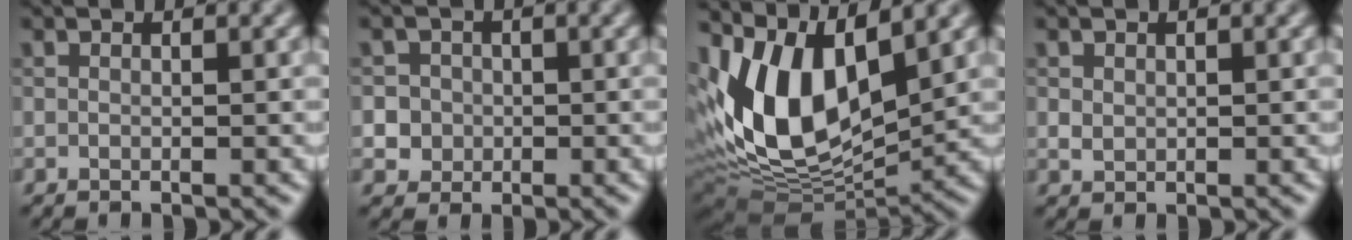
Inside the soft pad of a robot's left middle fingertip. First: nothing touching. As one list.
[{"total": 4.4, "force": [0.1, 4.3, 1.2], "torque": [-0.009, 0.019, -0.004]}, {"total": 12.3, "force": [2.9, 6.4, 10.1], "torque": [-0.205, -0.001, 0.049]}, {"total": 1.0, "force": [0.4, 0.8, 0.4], "torque": [-0.009, -0.002, 0.009]}]